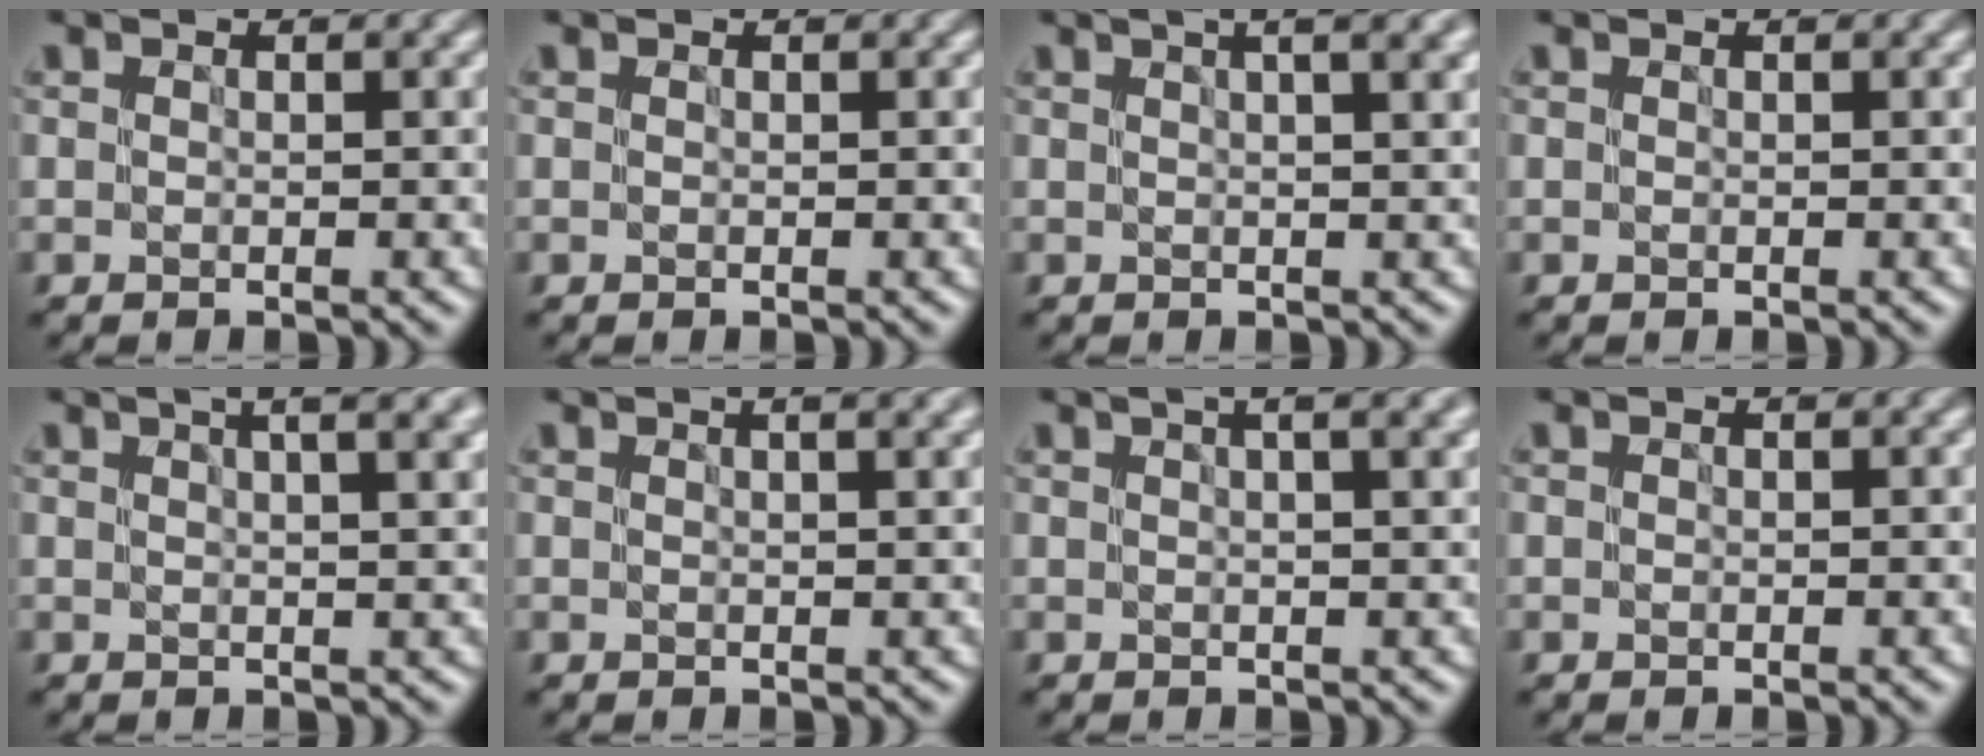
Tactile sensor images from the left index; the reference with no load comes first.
{"total": 0.0}
{"total": 4.8, "force": [2.3, 1.7, 3.8], "torque": [-0.036, 0.020, 0.008]}
{"total": 0.0}
{"total": 6.5, "force": [3.4, 2.6, 4.9], "torque": [-0.032, 0.037, 0.015]}
{"total": 2.0, "force": [1.3, 0.3, 1.5], "torque": [-0.020, 0.001, 0.016]}
{"total": 4.8, "force": [2.4, 1.7, 3.8], "torque": [-0.036, 0.019, 0.008]}
{"total": 0.0}